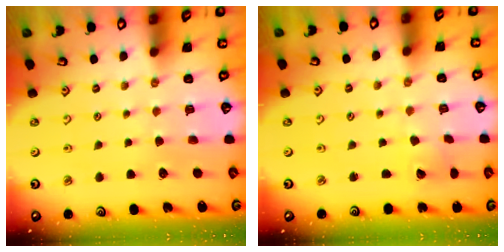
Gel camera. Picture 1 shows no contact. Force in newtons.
{"total": 2.4, "press": 2.4, "slide": 0.2}